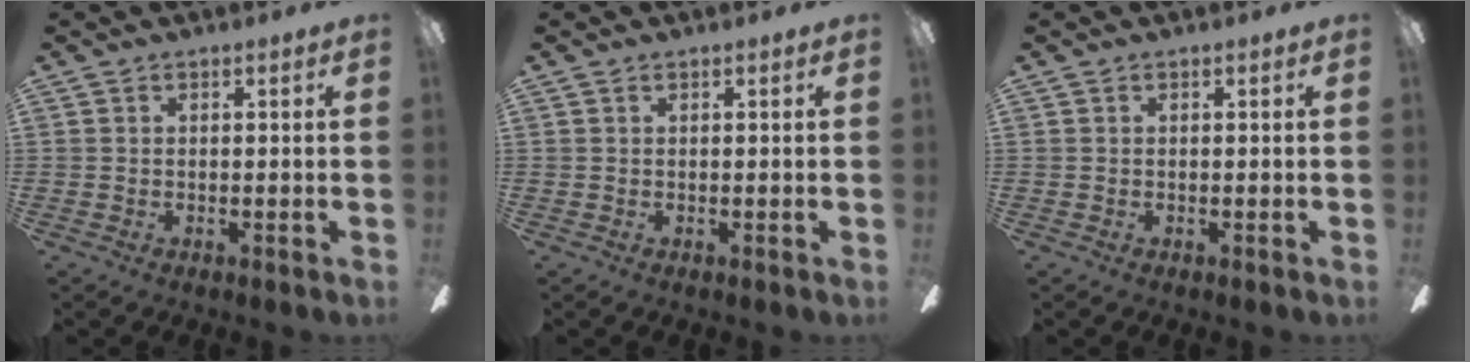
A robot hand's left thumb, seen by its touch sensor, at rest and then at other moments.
{"total": 0.0}
{"total": 0.0}